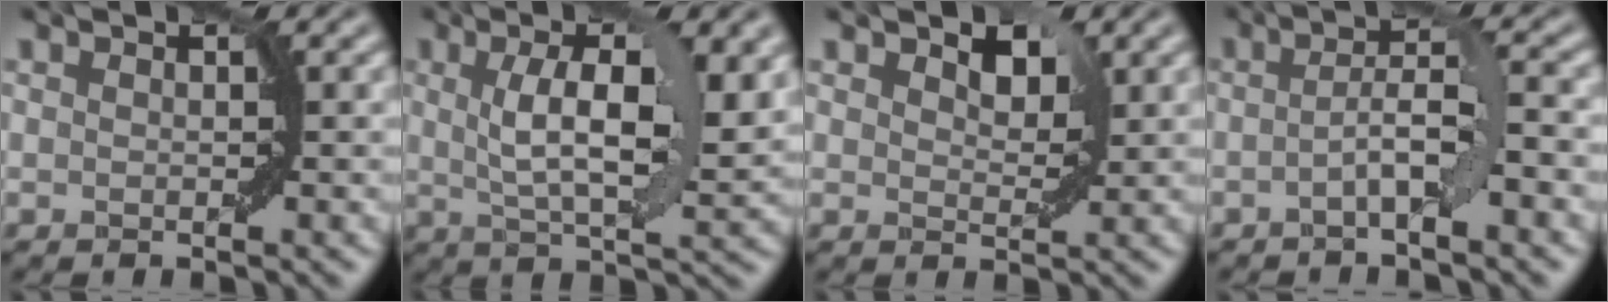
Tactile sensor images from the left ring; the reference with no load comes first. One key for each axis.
{"total": 8.1, "fx": 2.0, "fy": 2.6, "fz": 7.4, "tx": -0.121, "ty": 0.002, "tz": 0.032}
{"total": 2.1, "fx": 1.2, "fy": 1.1, "fz": 1.4, "tx": -0.023, "ty": -0.003, "tz": 0.020}
{"total": 3.6, "fx": -1.0, "fy": 0.4, "fz": 3.5, "tx": -0.058, "ty": 0.015, "tz": -0.024}